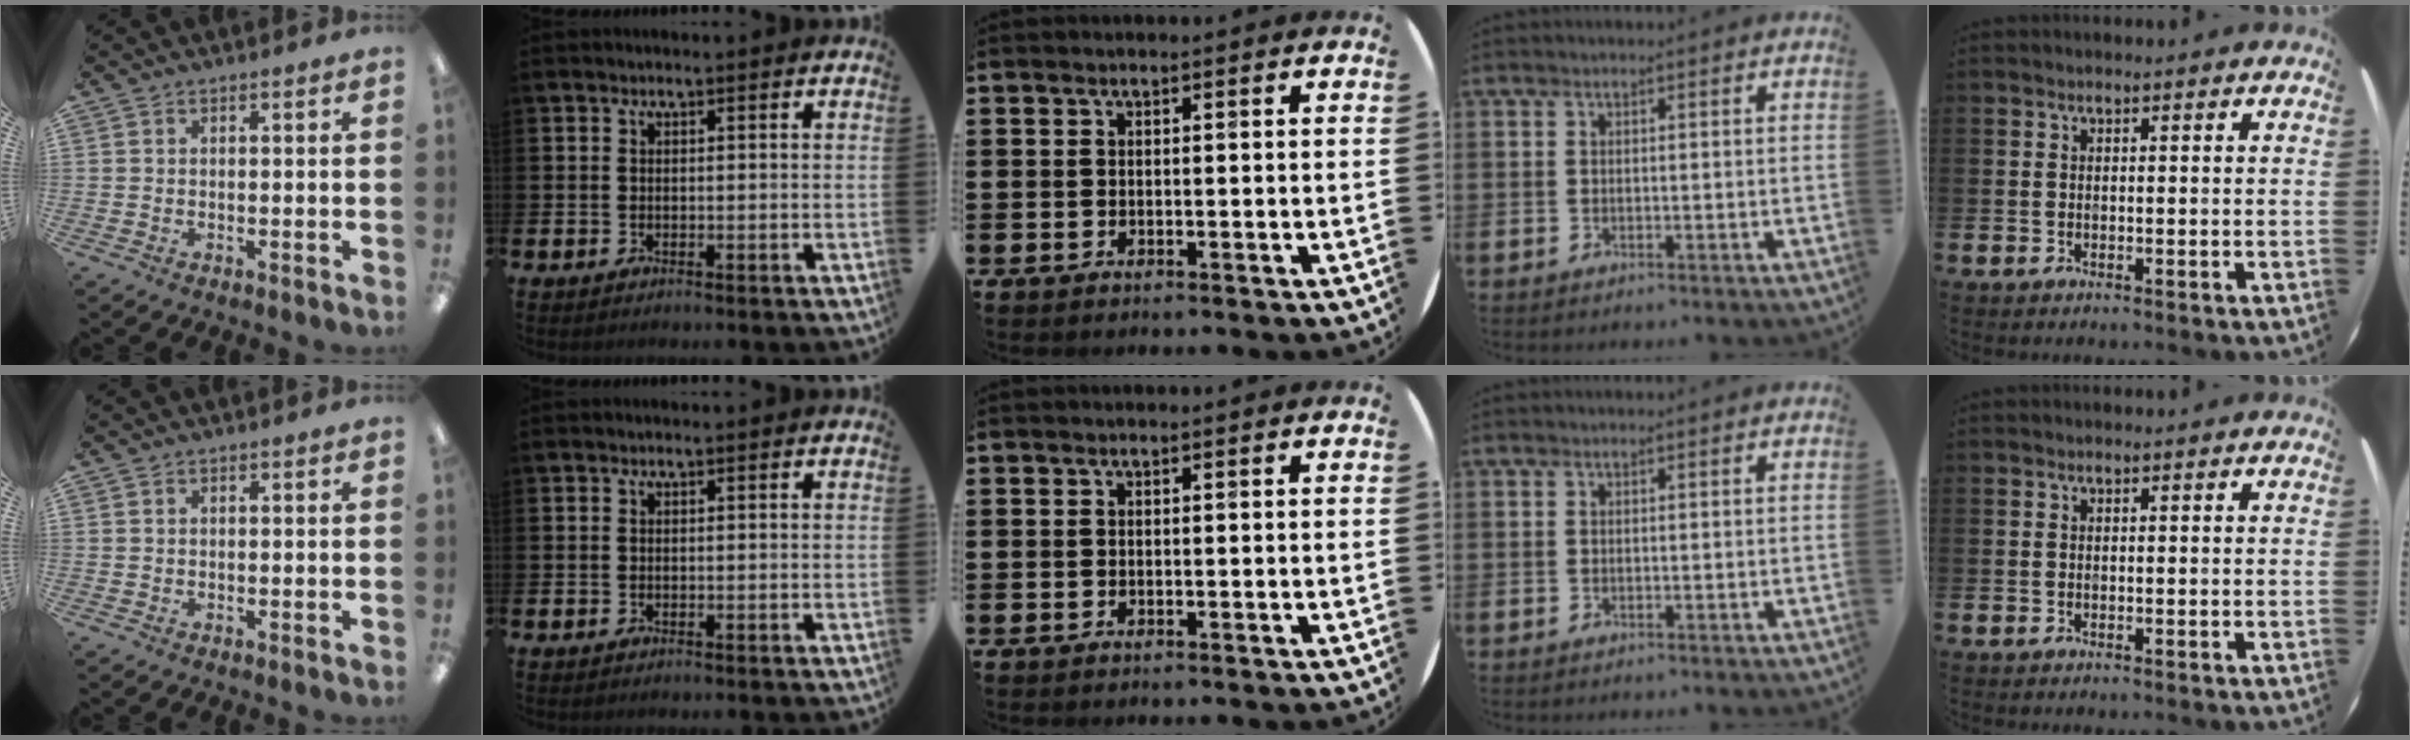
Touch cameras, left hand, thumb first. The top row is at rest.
{}